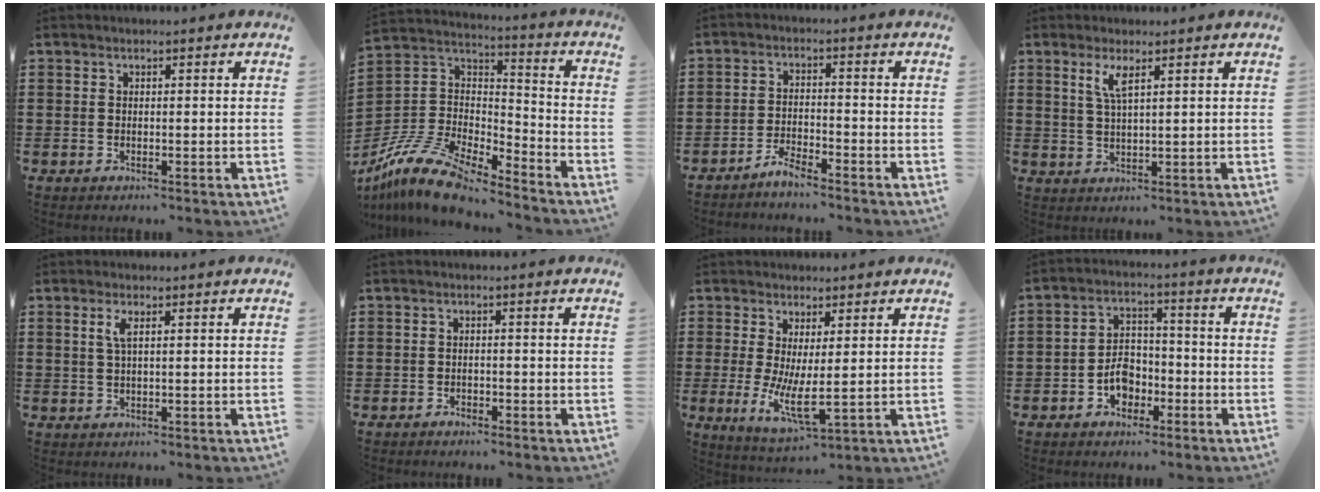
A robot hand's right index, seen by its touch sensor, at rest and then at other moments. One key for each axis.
{"total": 13.2, "fx": -11.4, "fy": 3.4, "fz": 5.8, "tx": -0.134, "ty": 0.028, "tz": -0.227}
{"total": 2.6, "fx": -2.6, "fy": 0.0, "fz": 0.2, "tx": -0.010, "ty": 0.006, "tz": -0.053}
{"total": 3.3, "fx": 1.8, "fy": 0.6, "fz": 2.7, "tx": -0.059, "ty": 0.004, "tz": 0.029}
{"total": 2.0, "fx": 0.6, "fy": 0.4, "fz": 1.9, "tx": -0.040, "ty": 0.004, "tz": 0.009}
{"total": 1.0, "fx": -1.0, "fy": 0.3, "fz": 0.1, "tx": -0.005, "ty": 0.002, "tz": -0.022}
{"total": 6.6, "fx": 0.6, "fy": 2.0, "fz": 6.3, "tx": -0.110, "ty": -0.017, "tz": 0.014}
{"total": 5.3, "fx": -2.3, "fy": 3.8, "fz": 2.9, "tx": -0.046, "ty": 0.010, "tz": -0.044}